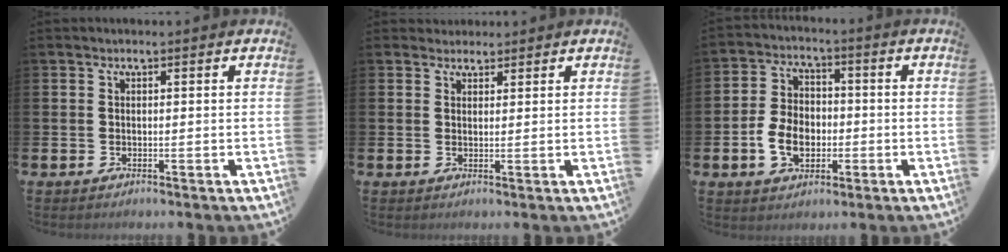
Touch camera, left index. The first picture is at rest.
{"total": 2.2, "force": [2.0, 0.9, -0.4], "torque": [0.013, -0.006, 0.036]}
{"total": 6.6, "force": [-1.7, 4.8, 4.2], "torque": [-0.090, 0.008, -0.034]}